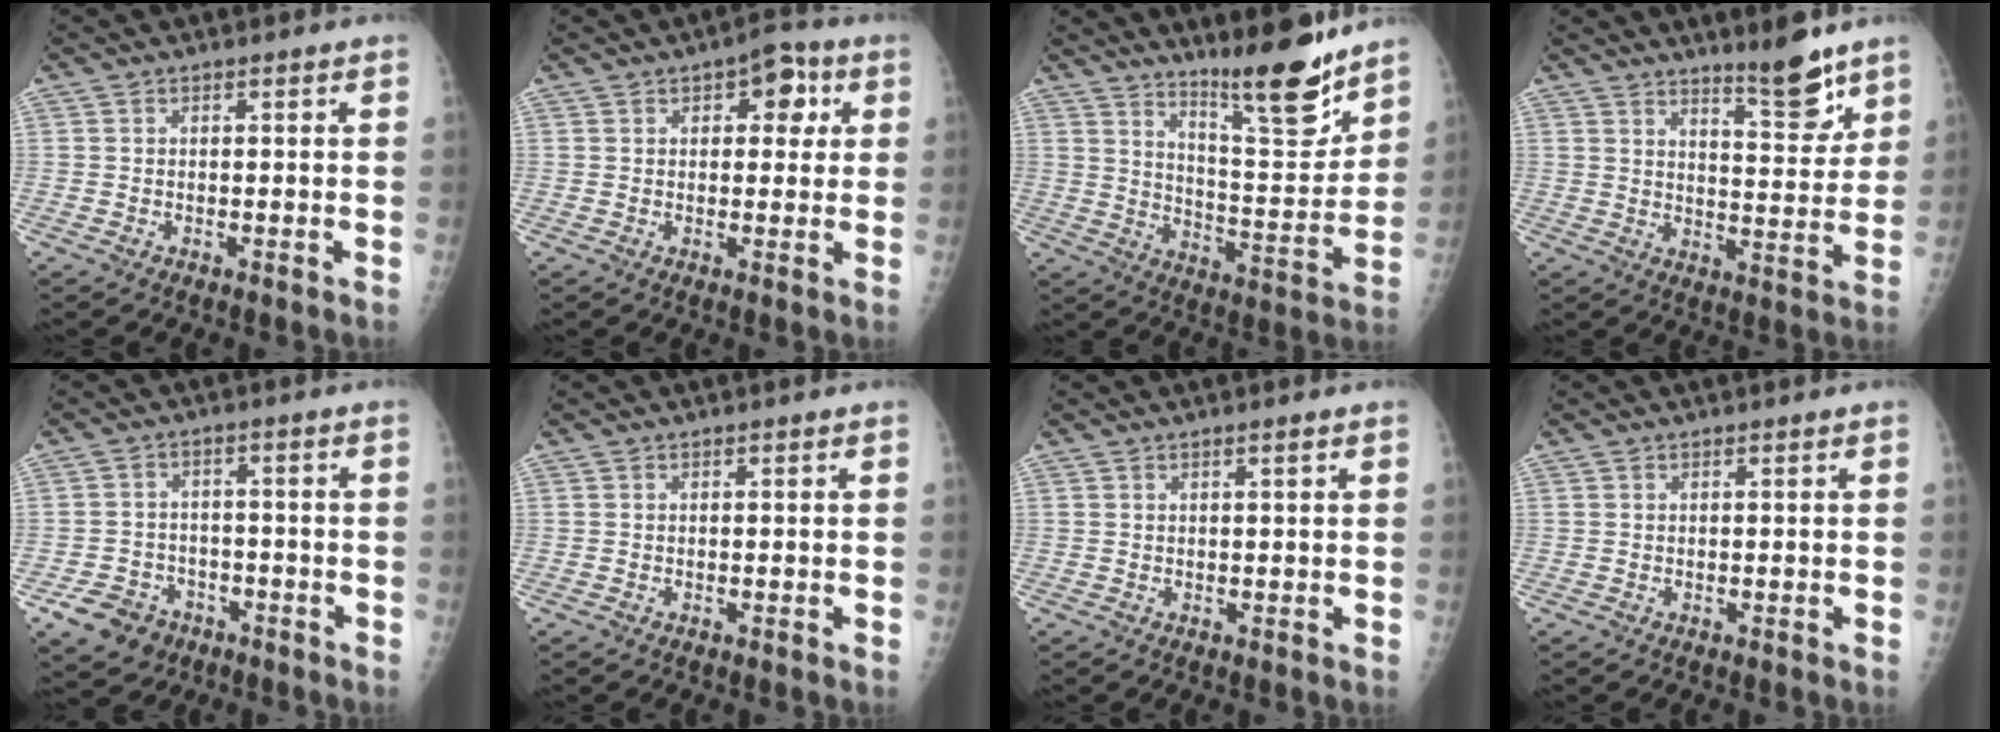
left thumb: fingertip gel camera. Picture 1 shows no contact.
{"total": 6.8, "force": [2.4, 4.0, 5.0], "torque": [-0.028, 0.000, 0.023]}
{"total": 14.1, "force": [11.2, 2.4, 8.1], "torque": [-0.093, -0.095, 0.185]}
{"total": 8.8, "force": [6.8, 2.1, 5.1], "torque": [-0.056, -0.059, 0.109]}
{"total": 7.7, "force": [-4.3, 5.9, 2.3], "torque": [-0.028, 0.027, -0.066]}
{"total": 0.0}
{"total": 0.9, "force": [0.4, 0.1, 0.8], "torque": [-0.013, 0.000, 0.007]}
{"total": 0.0}